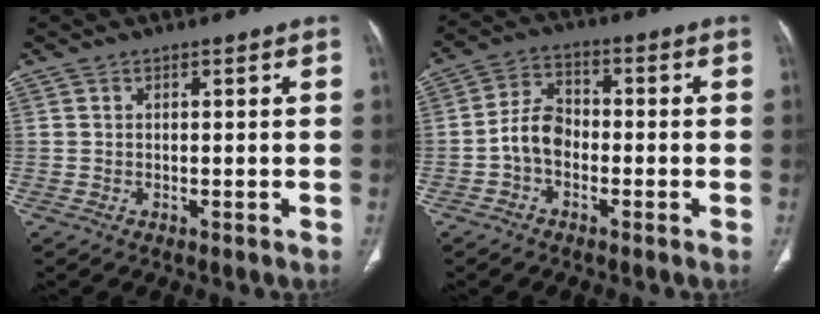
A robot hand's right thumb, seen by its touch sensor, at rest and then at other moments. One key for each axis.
{"total": 6.2, "fx": -1.9, "fy": 4.3, "fz": 4.1, "tx": -0.065, "ty": 0.027, "tz": -0.047}